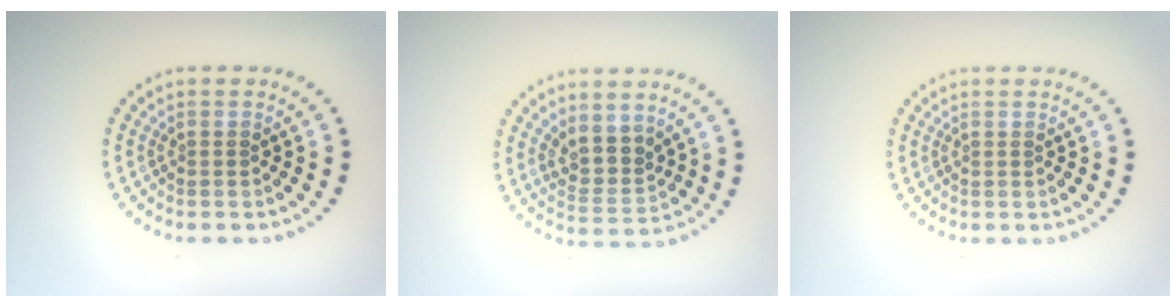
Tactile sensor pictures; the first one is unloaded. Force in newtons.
{"total": 2.9, "press": 2.3, "slide": 1.7}
{"total": 0.0}